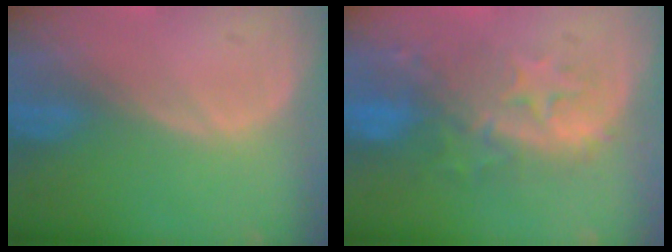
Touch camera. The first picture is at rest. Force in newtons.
{"total": 9.9, "press": 8.7, "slide": 4.7}